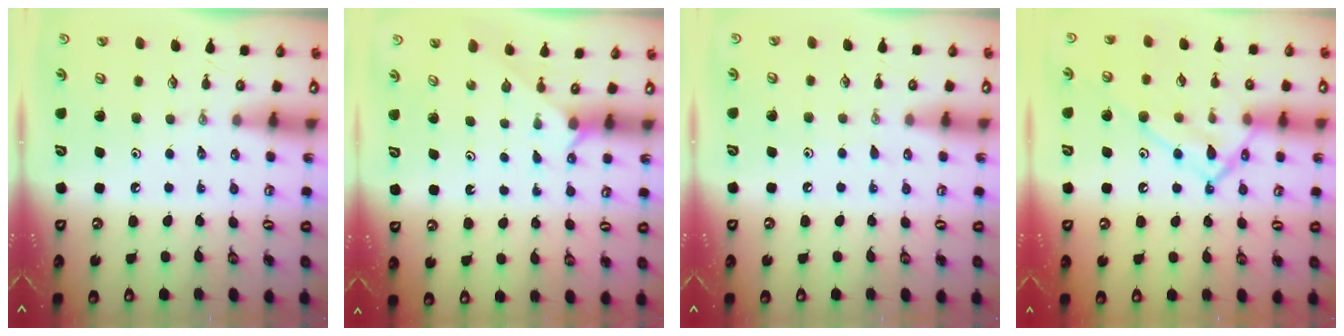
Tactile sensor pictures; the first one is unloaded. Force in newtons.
{"total": 1.8, "press": 1.8, "slide": 0.2}
{"total": 3.4, "press": 3.4, "slide": 0.4}
{"total": 13.2, "press": 13.2, "slide": 0.9}